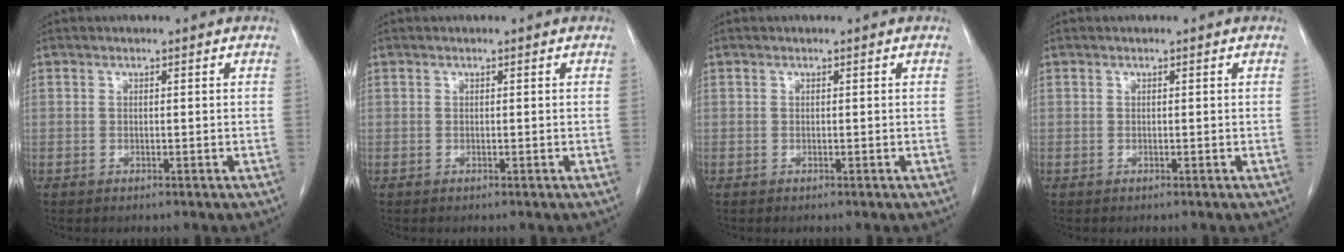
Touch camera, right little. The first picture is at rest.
{"total": 0.0}
{"total": 0.0}
{"total": 0.0}